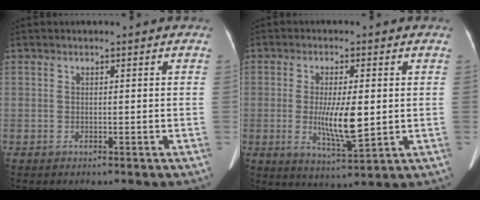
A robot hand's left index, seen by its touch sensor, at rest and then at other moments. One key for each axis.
{"total": 7.4, "fx": -0.3, "fy": 1.5, "fz": 7.3, "tx": -0.133, "ty": -0.016, "tz": -0.004}